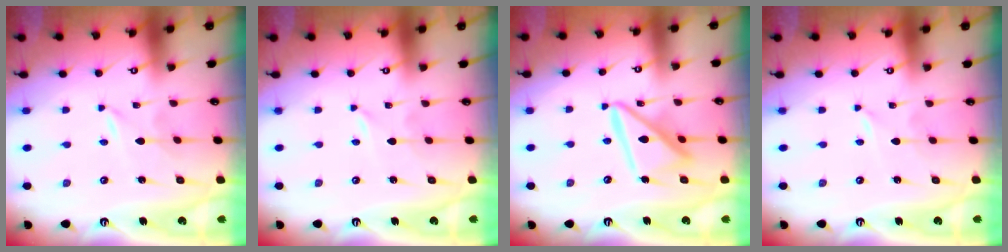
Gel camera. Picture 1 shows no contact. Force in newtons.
{"total": 0.0}
{"total": 13.3, "press": 13.2, "slide": 1.3}
{"total": 0.0}